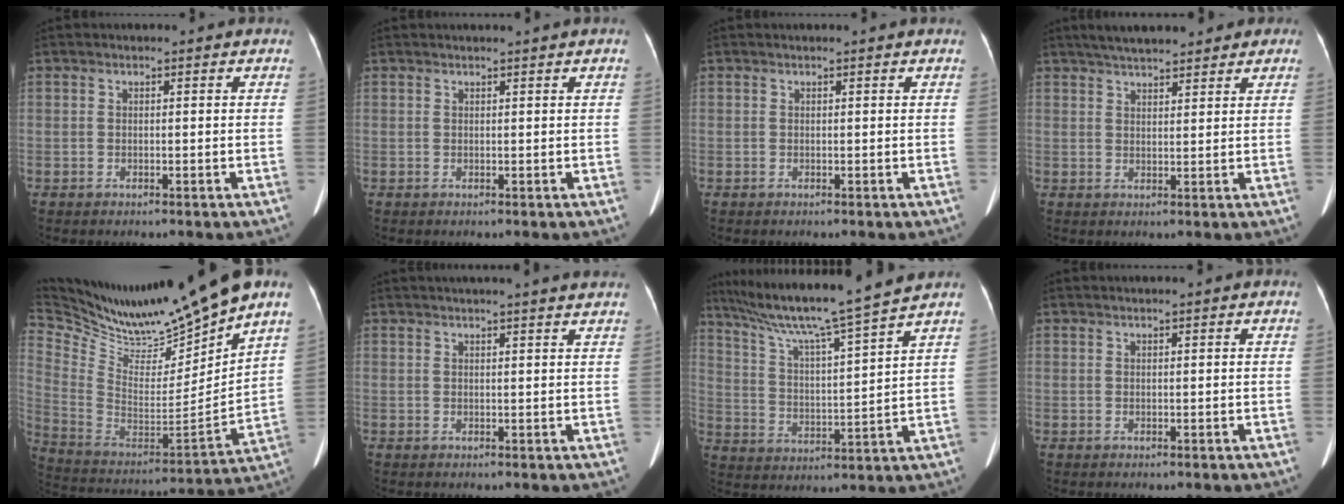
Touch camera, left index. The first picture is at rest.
{"total": 1.8, "force": [1.5, -0.5, 0.7], "torque": [-0.009, 0.007, 0.022]}
{"total": 1.2, "force": [1.1, 0.2, 0.3], "torque": [-0.007, 0.020, 0.011]}
{"total": 8.7, "force": [7.3, 2.6, 4.0], "torque": [-0.054, 0.024, 0.109]}
{"total": 19.2, "force": [17.6, 0.3, 7.9], "torque": [-0.167, -0.053, 0.318]}
{"total": 9.8, "force": [8.7, -0.4, 4.4], "torque": [-0.065, 0.021, 0.092]}
{"total": 16.0, "force": [13.5, -2.1, 8.5], "torque": [-0.152, -0.005, 0.222]}
{"total": 1.2, "force": [1.0, -0.3, 0.5], "torque": [-0.010, 0.012, 0.025]}